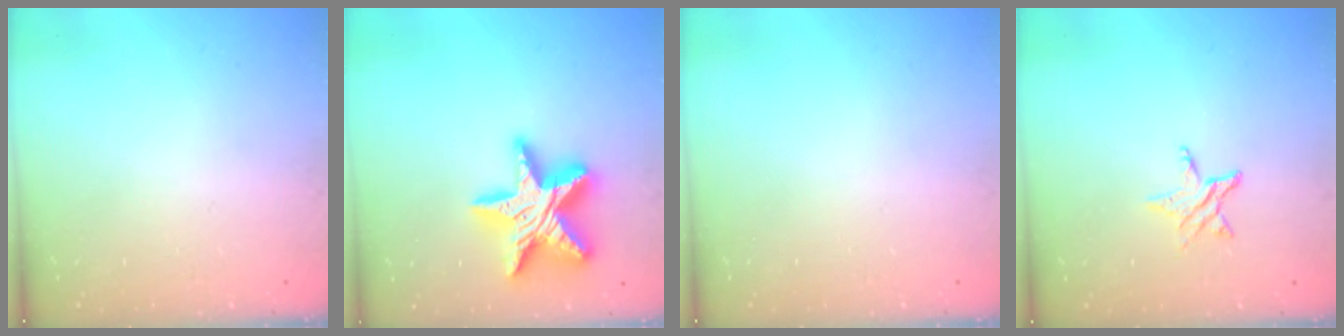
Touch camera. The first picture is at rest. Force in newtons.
{"total": 21.2, "press": 21.1, "slide": 1.9}
{"total": 0.0}
{"total": 5.8, "press": 5.8, "slide": 0.5}